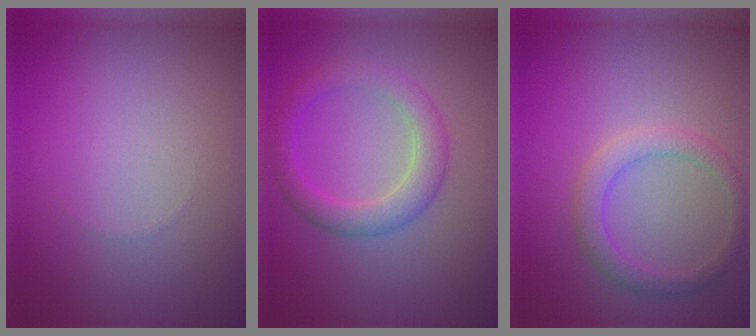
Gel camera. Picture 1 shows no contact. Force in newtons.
{"total": 3.4, "press": 3.4, "slide": 0.1}
{"total": 2.5, "press": 2.5, "slide": 0.1}